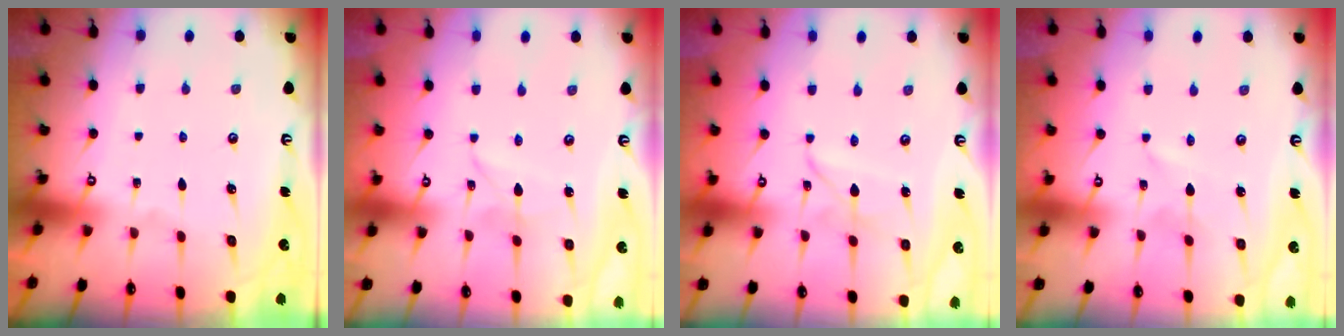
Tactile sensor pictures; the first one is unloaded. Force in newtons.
{"total": 2.9, "press": 2.9, "slide": 0.3}
{"total": 2.5, "press": 2.5, "slide": 0.2}
{"total": 1.0, "press": 1.0, "slide": 0.1}